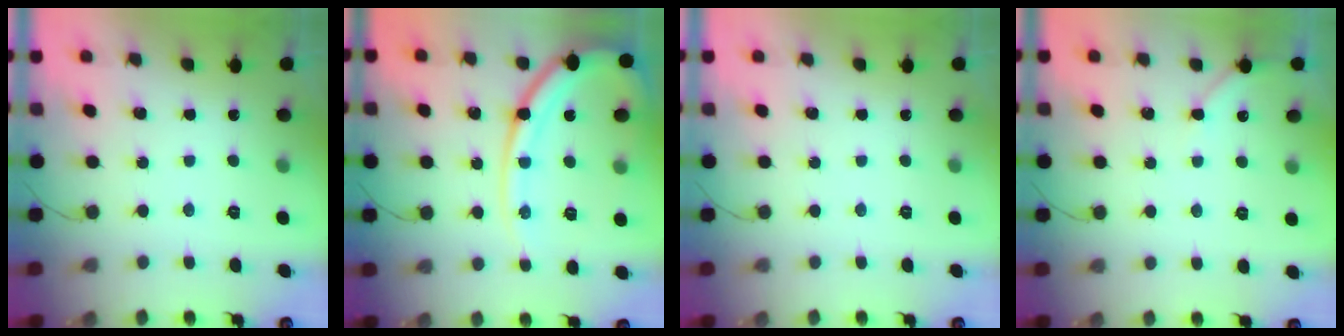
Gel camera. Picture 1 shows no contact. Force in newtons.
{"total": 16.1, "press": 16.0, "slide": 2.0}
{"total": 0.0}
{"total": 4.4, "press": 4.3, "slide": 0.5}